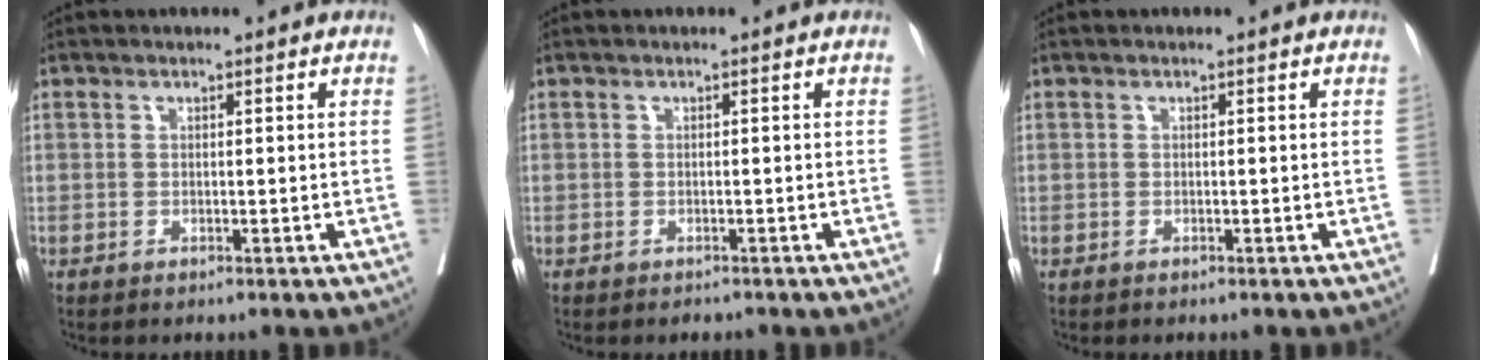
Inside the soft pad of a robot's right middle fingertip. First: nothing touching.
{"total": 0.8, "force": [-0.8, 0.4, 0.1], "torque": [-0.004, 0.000, -0.012]}
{"total": 0.0}